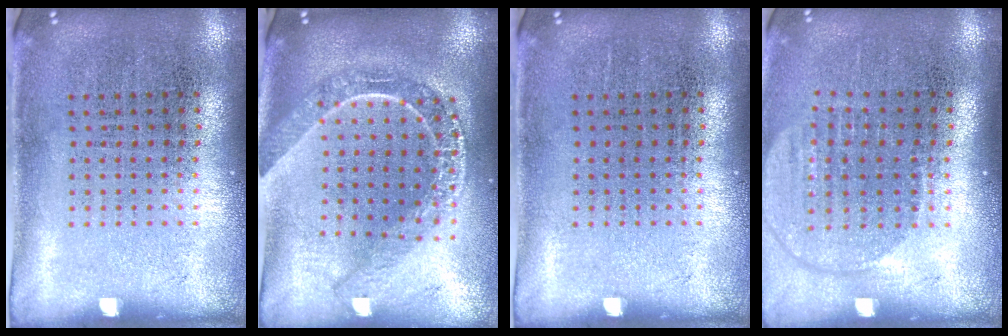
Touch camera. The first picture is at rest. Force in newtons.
{"total": 2.1, "press": 1.8, "slide": 1.1}
{"total": 0.0}
{"total": 1.7, "press": 1.5, "slide": 0.8}